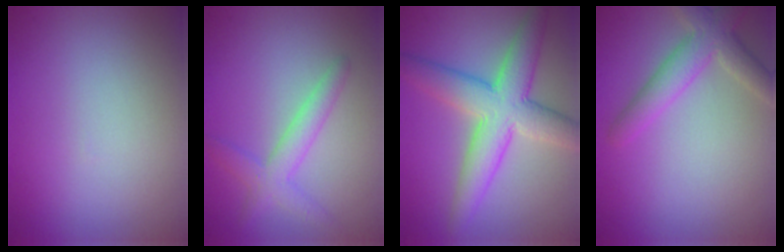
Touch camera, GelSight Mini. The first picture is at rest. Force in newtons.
{"total": 2.9, "press": 2.9, "slide": 0.1}
{"total": 7.4, "press": 7.3, "slide": 0.3}
{"total": 3.9, "press": 3.9, "slide": 0.2}